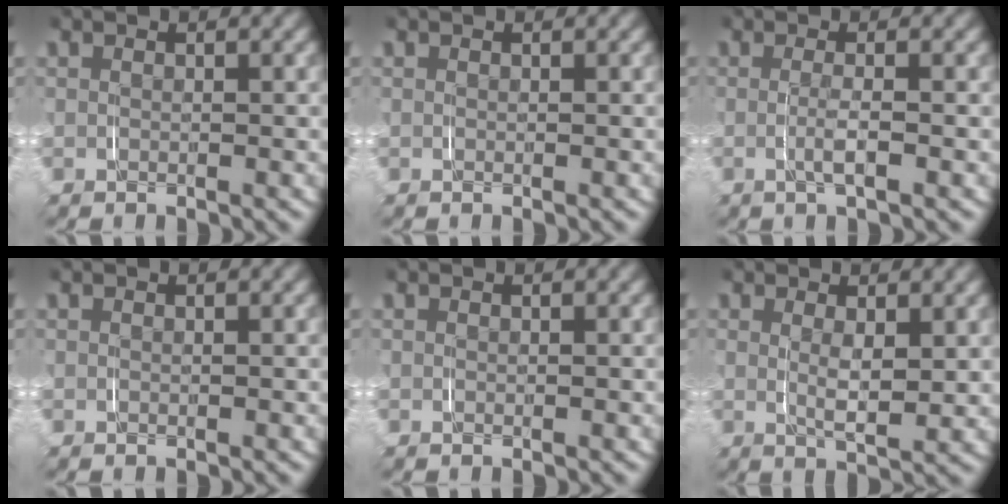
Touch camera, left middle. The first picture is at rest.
{"total": 0.0}
{"total": 1.7, "force": [-0.6, -0.1, 1.6], "torque": [-0.032, -0.005, -0.008]}
{"total": 0.0}
{"total": 0.0}
{"total": 2.5, "force": [0.7, 0.5, 2.4], "torque": [-0.043, -0.014, 0.016]}